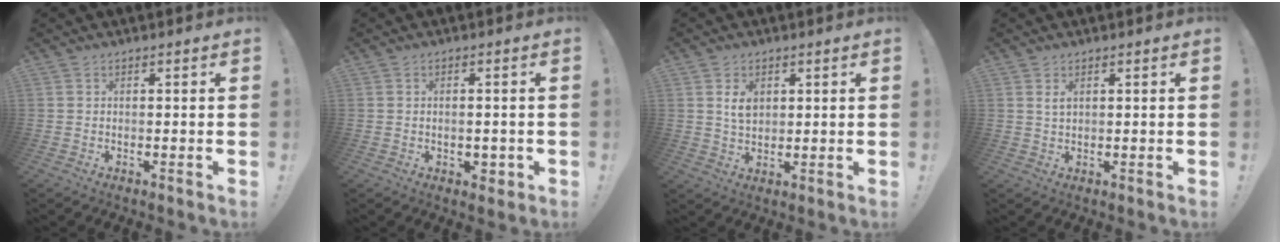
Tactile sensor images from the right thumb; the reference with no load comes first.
{"total": 2.5, "force": [-0.4, 1.6, 1.9], "torque": [-0.007, -0.006, -0.010]}
{"total": 5.1, "force": [1.6, 3.7, 3.1], "torque": [-0.038, -0.005, 0.026]}
{"total": 1.9, "force": [0.9, 0.9, 1.4], "torque": [-0.025, -0.001, 0.016]}